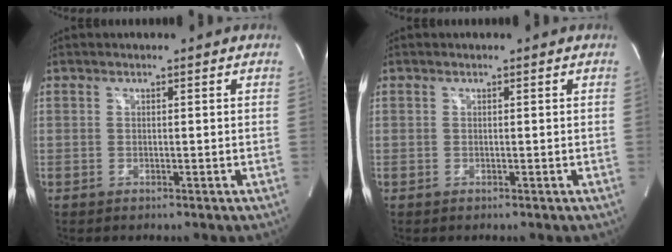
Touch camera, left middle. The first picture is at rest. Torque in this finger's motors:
{"motor_torque": [0.06, -0.04, 0.02, 0.00]}